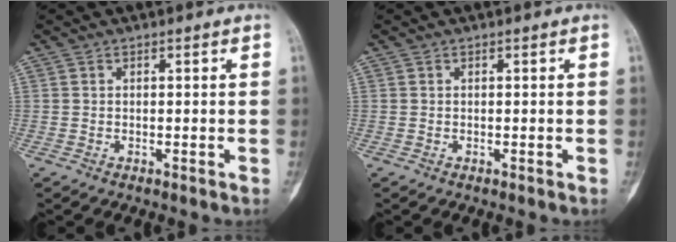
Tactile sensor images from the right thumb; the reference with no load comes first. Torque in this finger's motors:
{"motor_torque": [0.01, 0.01, 0.00, 0.00, 0.00]}